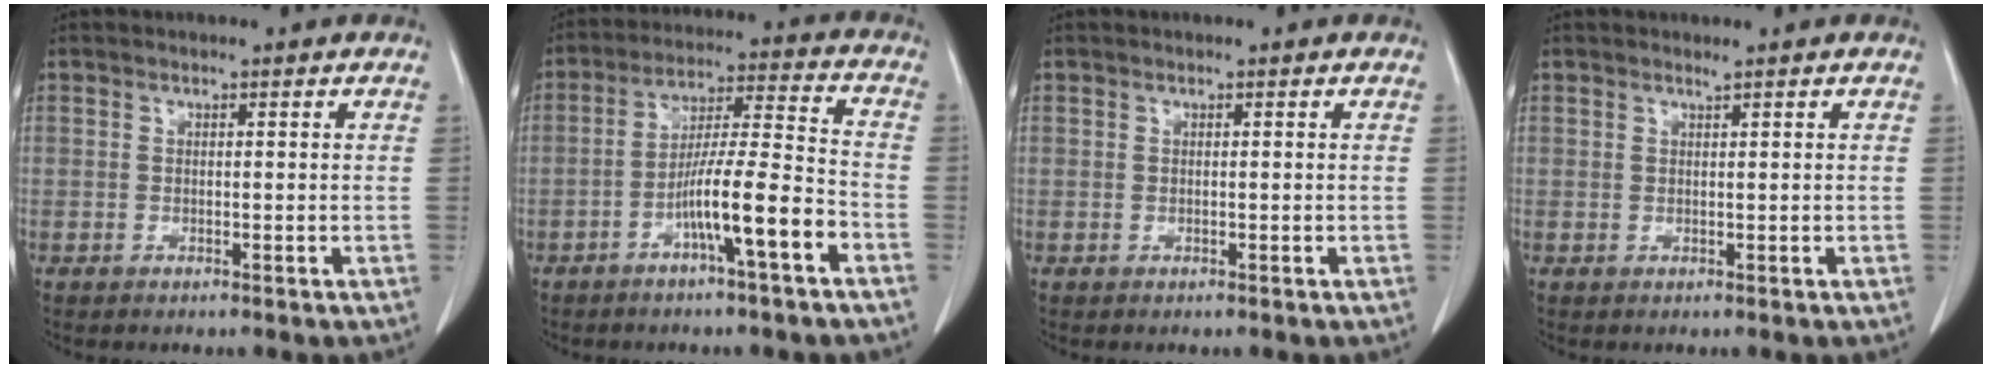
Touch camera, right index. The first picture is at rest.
{"total": 11.6, "force": [-5.2, 0.5, 10.3], "torque": [-0.182, 0.013, -0.089]}
{"total": 0.0}
{"total": 0.6, "force": [0.5, 0.1, 0.2], "torque": [-0.007, 0.003, 0.013]}